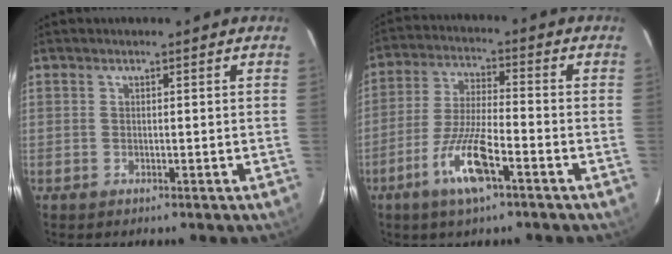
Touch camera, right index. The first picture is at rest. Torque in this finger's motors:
{"motor_torque": [1.14, -0.51, 0.23, 0.06]}